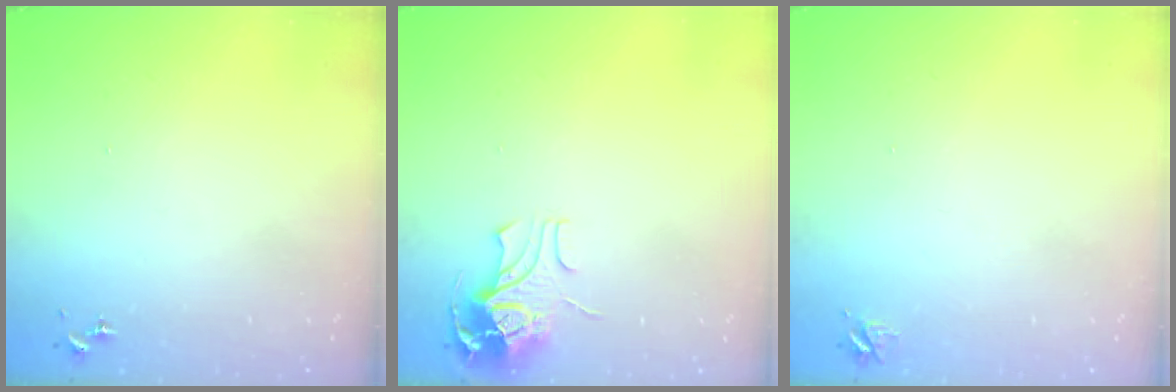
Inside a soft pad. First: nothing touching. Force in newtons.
{"total": 9.9, "press": 9.9, "slide": 1.2}
{"total": 3.7, "press": 3.6, "slide": 0.5}